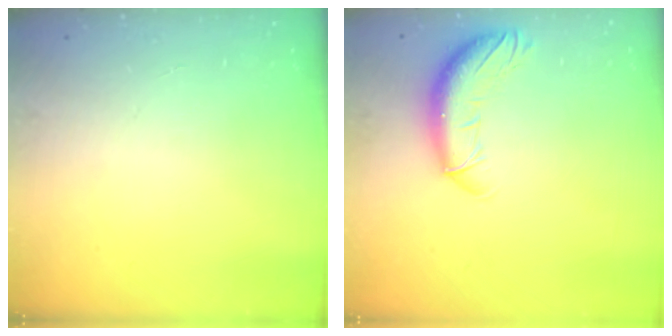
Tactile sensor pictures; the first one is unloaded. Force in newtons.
{"total": 10.8, "press": 10.6, "slide": 1.9}